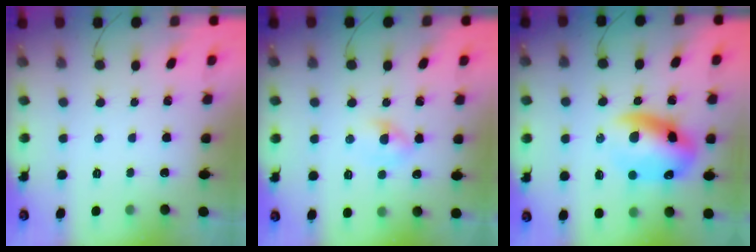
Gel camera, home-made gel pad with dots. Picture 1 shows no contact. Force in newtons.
{"total": 2.9, "press": 2.8, "slide": 0.8}
{"total": 14.1, "press": 13.7, "slide": 3.3}